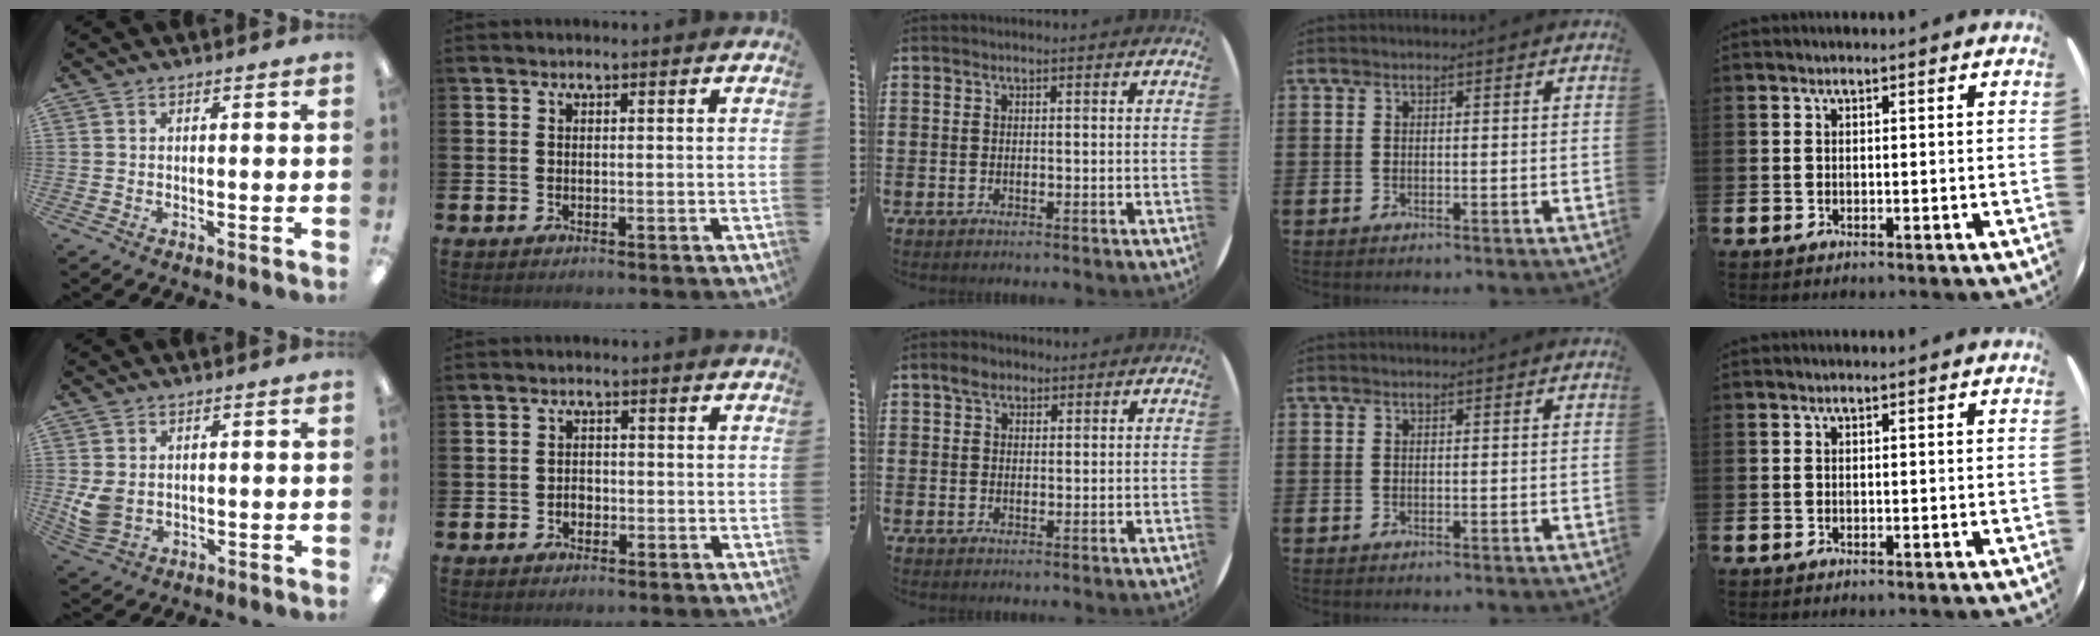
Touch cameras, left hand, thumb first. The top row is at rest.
{"thumb": {"total": 5.1, "force": [0.9, 3.9, 3.3], "torque": [-0.073, -0.005, 0.017]}, "index": {"total": 1.6, "force": [-0.6, 1.3, 0.7], "torque": [-0.009, 0.001, -0.015]}, "middle": {"total": 2.6, "force": [1.8, 1.5, 1.1], "torque": [-0.008, 0.003, 0.030]}}